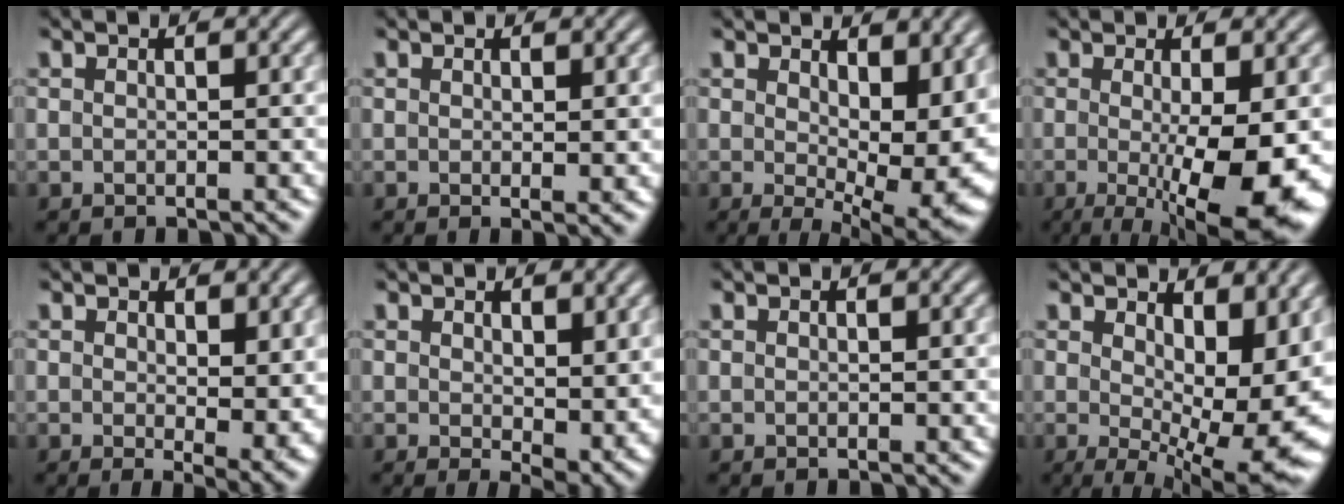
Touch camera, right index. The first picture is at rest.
{"total": 0.8, "force": [0.4, 0.0, 0.7], "torque": [-0.008, -0.006, 0.006]}
{"total": 6.2, "force": [0.6, 2.0, 5.9], "torque": [-0.064, -0.030, 0.023]}
{"total": 9.3, "force": [-2.1, 2.6, 8.7], "torque": [-0.125, -0.026, -0.019]}
{"total": 2.7, "force": [0.4, 0.6, 2.6], "torque": [-0.026, -0.018, 0.010]}
{"total": 2.6, "force": [0.5, 0.8, 2.5], "torque": [-0.028, -0.020, 0.015]}
{"total": 0.0}
{"total": 7.9, "force": [0.3, 2.5, 7.5], "torque": [-0.079, -0.028, 0.021]}